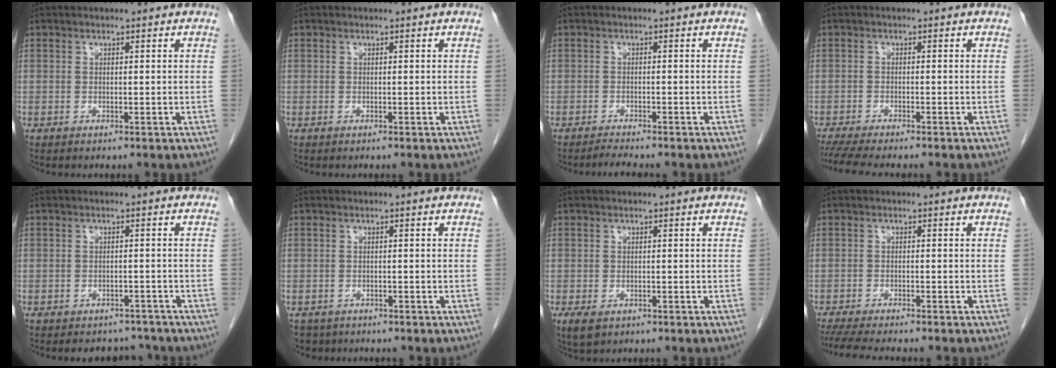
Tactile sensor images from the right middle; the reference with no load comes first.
{"total": 0.0}
{"total": 2.1, "force": [-2.0, -0.2, 0.7], "torque": [-0.017, -0.008, -0.034]}
{"total": 7.7, "force": [-6.7, 0.5, 3.9], "torque": [-0.056, -0.014, -0.104]}
{"total": 4.7, "force": [-4.3, 1.9, 0.1], "torque": [0.005, 0.004, -0.053]}
{"total": 3.3, "force": [-2.7, 2.0, 0.0], "torque": [-0.002, 0.001, -0.042]}
{"total": 2.8, "force": [-1.5, 1.7, 1.7], "torque": [-0.034, -0.005, -0.015]}
{"total": 9.5, "force": [-8.3, 1.0, 4.6], "torque": [-0.066, -0.014, -0.124]}